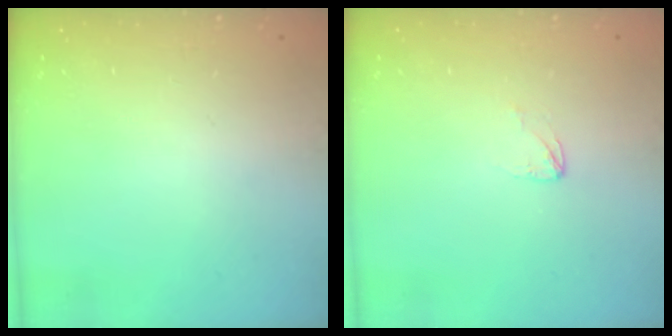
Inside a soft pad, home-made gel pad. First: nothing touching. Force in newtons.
{"total": 3.0, "press": 3.0, "slide": 0.1}